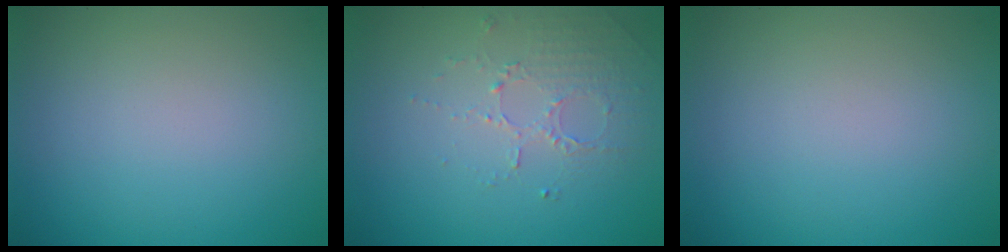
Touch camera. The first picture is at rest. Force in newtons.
{"total": 1.7, "press": 1.2, "slide": 1.2}
{"total": 0.0}